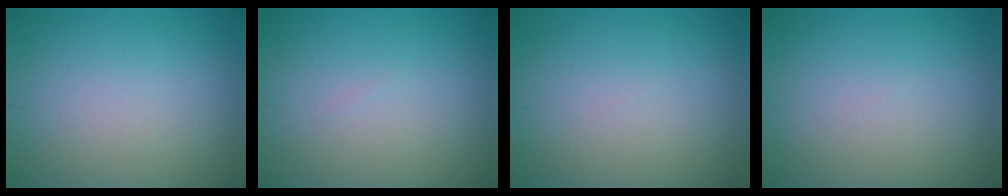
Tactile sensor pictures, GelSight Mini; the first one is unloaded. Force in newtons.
{"total": 0.0}
{"total": 0.0}
{"total": 0.0}